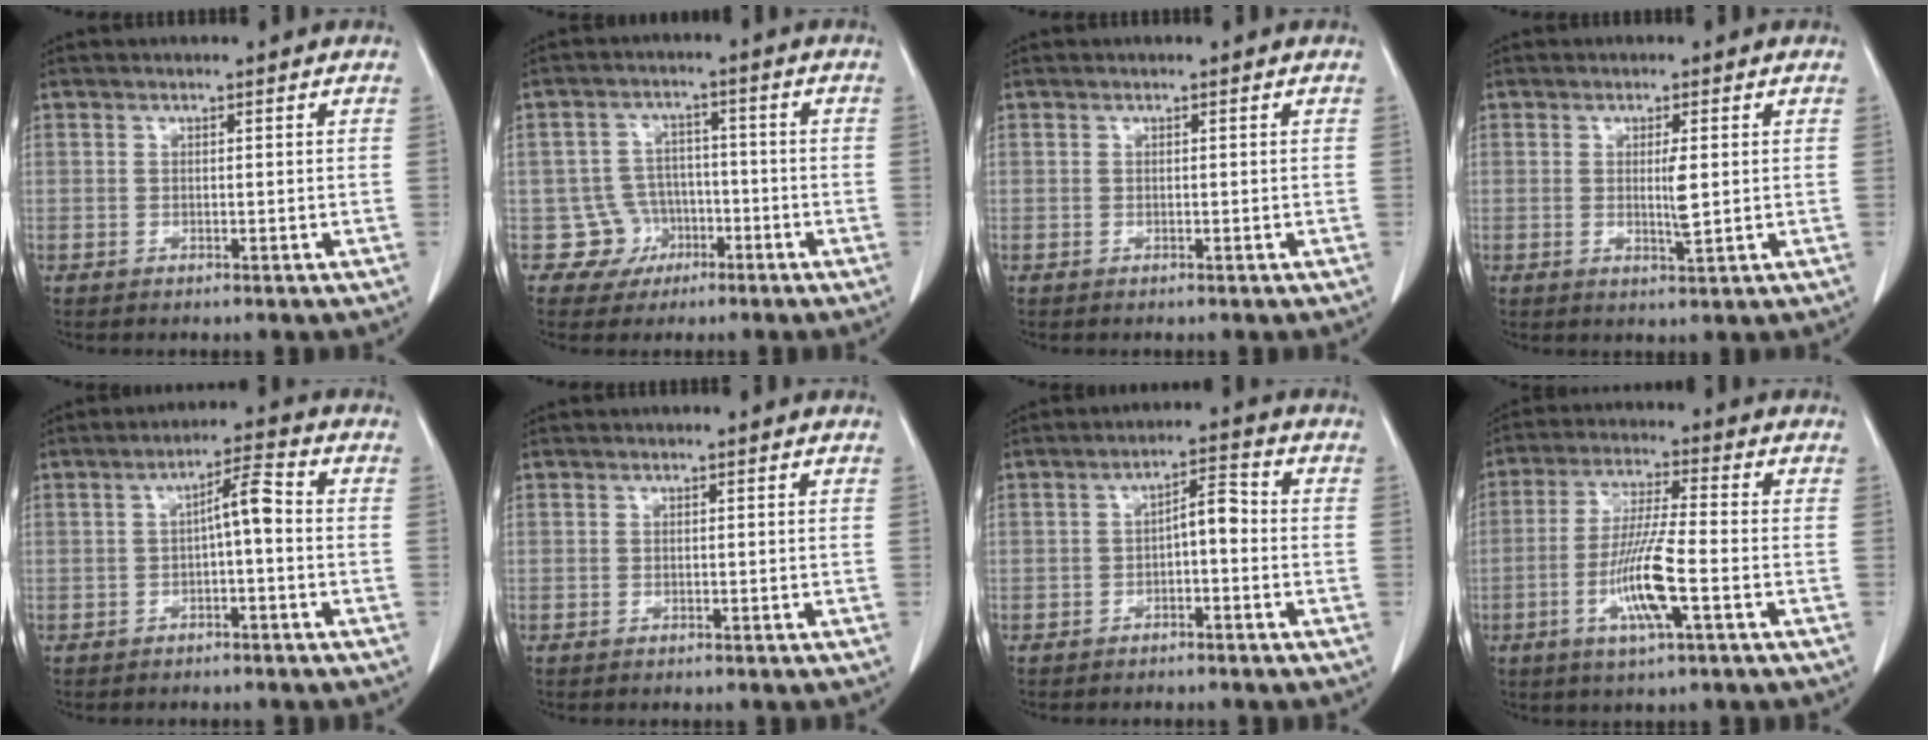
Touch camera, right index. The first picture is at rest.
{"total": 5.6, "force": [-2.0, 5.2, -0.4], "torque": [0.018, 0.018, -0.027]}
{"total": 0.0}
{"total": 3.1, "force": [0.2, 0.3, 3.1], "torque": [-0.052, -0.005, 0.005]}
{"total": 4.5, "force": [-0.3, 0.7, 4.4], "torque": [-0.071, 0.017, -0.006]}
{"total": 0.0}
{"total": 4.0, "force": [-0.7, 1.3, 3.7], "torque": [-0.059, 0.019, -0.012]}
{"total": 10.0, "force": [-3.2, 0.5, 9.5], "torque": [-0.186, -0.011, -0.064]}